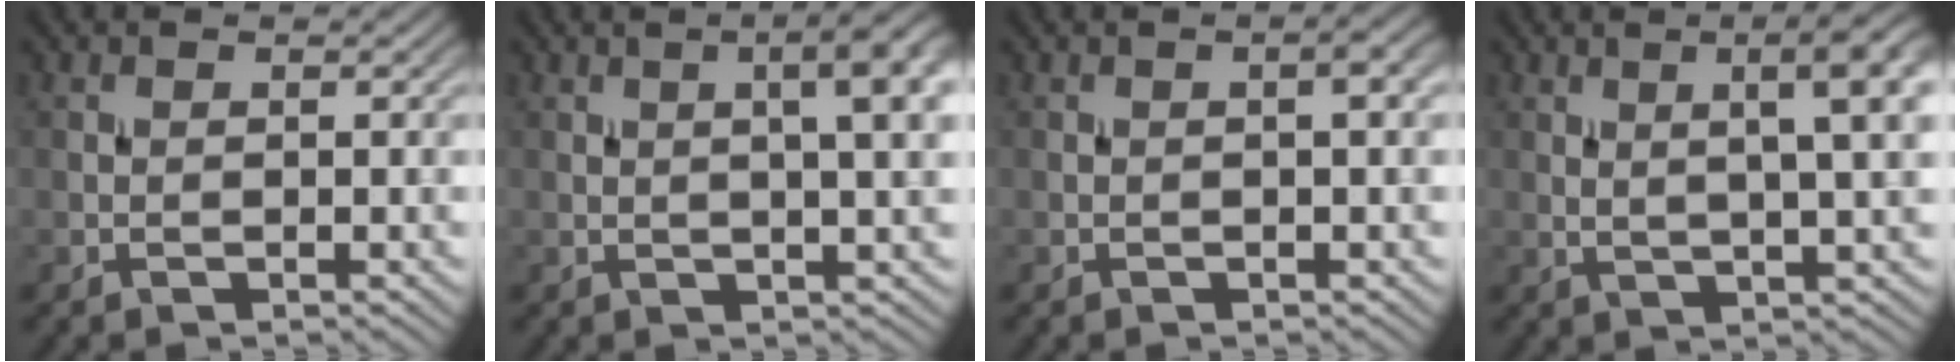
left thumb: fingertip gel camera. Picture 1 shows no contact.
{"total": 6.8, "force": [2.0, 1.6, 6.3], "torque": [-0.075, 0.017, 0.027]}
{"total": 1.7, "force": [0.2, 0.1, 1.7], "torque": [-0.027, 0.006, 0.002]}
{"total": 8.1, "force": [3.0, 1.6, 7.4], "torque": [-0.095, 0.025, 0.041]}